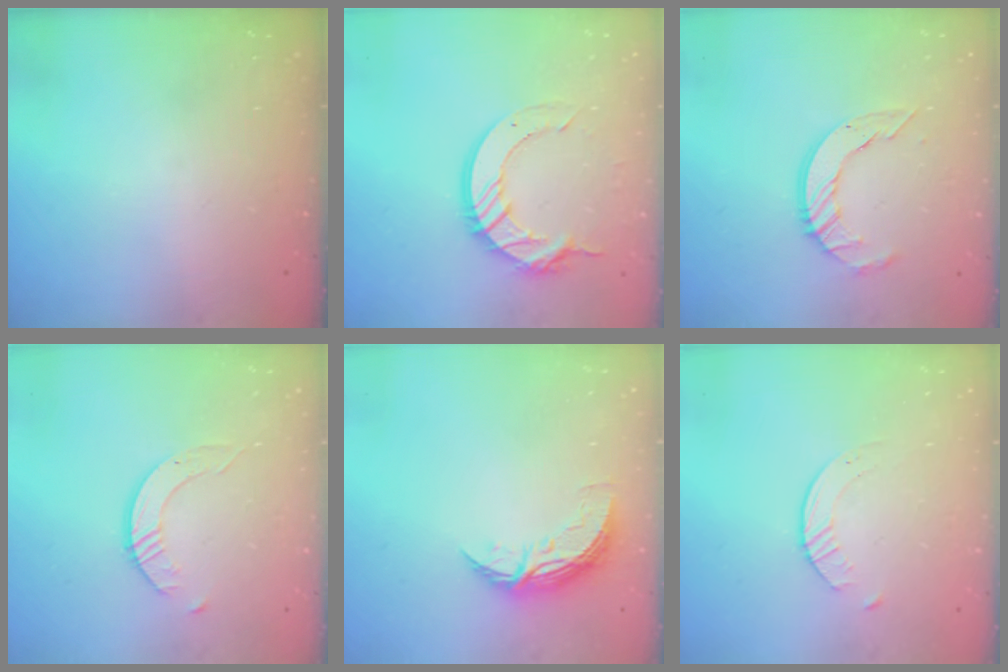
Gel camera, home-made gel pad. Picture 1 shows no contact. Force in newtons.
{"total": 12.6, "press": 12.6, "slide": 1.2}
{"total": 9.3, "press": 9.3, "slide": 0.9}
{"total": 2.4, "press": 2.4, "slide": 0.3}
{"total": 9.2, "press": 9.2, "slide": 0.1}
{"total": 1.6, "press": 1.6, "slide": 0.3}